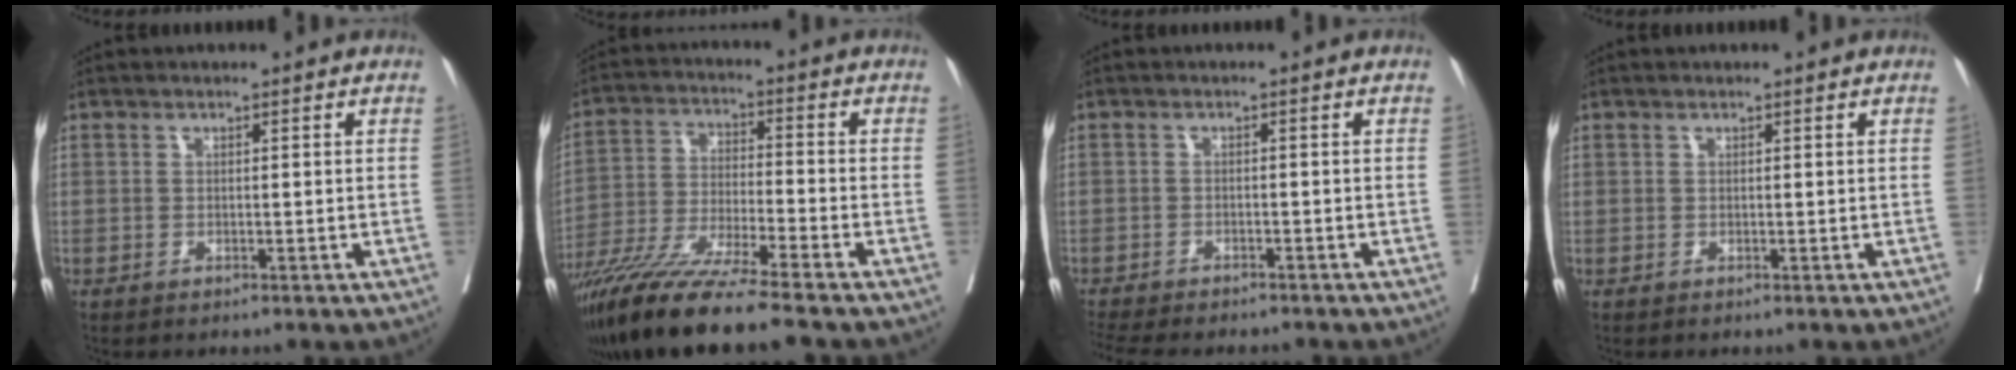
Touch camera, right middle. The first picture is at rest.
{"total": 14.0, "force": [-11.1, -1.0, 8.4], "torque": [-0.163, -0.040, -0.201]}
{"total": 11.3, "force": [-9.9, 2.6, 4.6], "torque": [-0.088, -0.014, -0.136]}
{"total": 0.5, "force": [0.5, 0.2, -0.1], "torque": [0.005, 0.003, 0.008]}